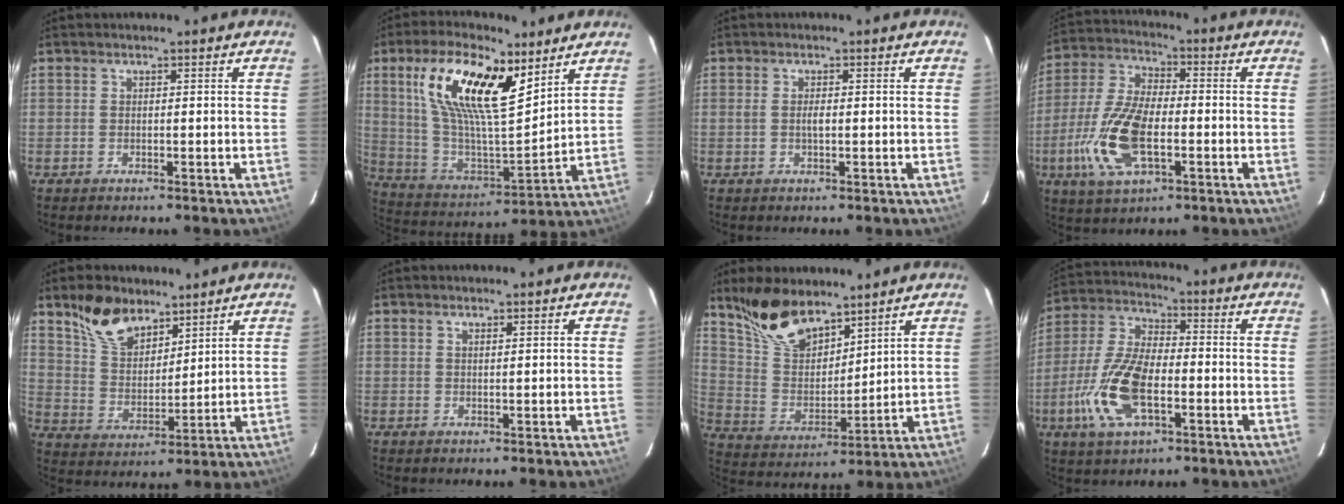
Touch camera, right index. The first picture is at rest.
{"total": 20.3, "force": [10.3, 7.4, 15.8], "torque": [-0.306, 0.011, 0.198]}
{"total": 1.3, "force": [0.0, 0.4, 1.3], "torque": [-0.024, 0.001, -0.001]}
{"total": 15.0, "force": [-4.2, 6.9, 12.6], "torque": [-0.279, -0.004, -0.081]}
{"total": 10.9, "force": [7.9, 5.6, 5.0], "torque": [-0.096, 0.015, 0.156]}
{"total": 0.7, "force": [0.6, 0.0, 0.4], "torque": [-0.008, 0.000, 0.009]}
{"total": 13.7, "force": [10.6, 5.8, 6.5], "torque": [-0.139, 0.020, 0.216]}
{"total": 14.7, "force": [-4.7, 6.7, 12.2], "torque": [-0.271, -0.003, -0.091]}